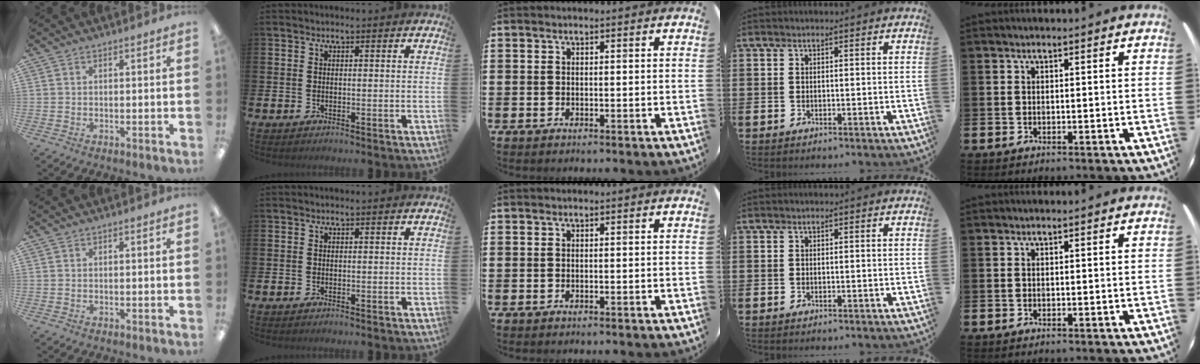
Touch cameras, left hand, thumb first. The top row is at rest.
{}